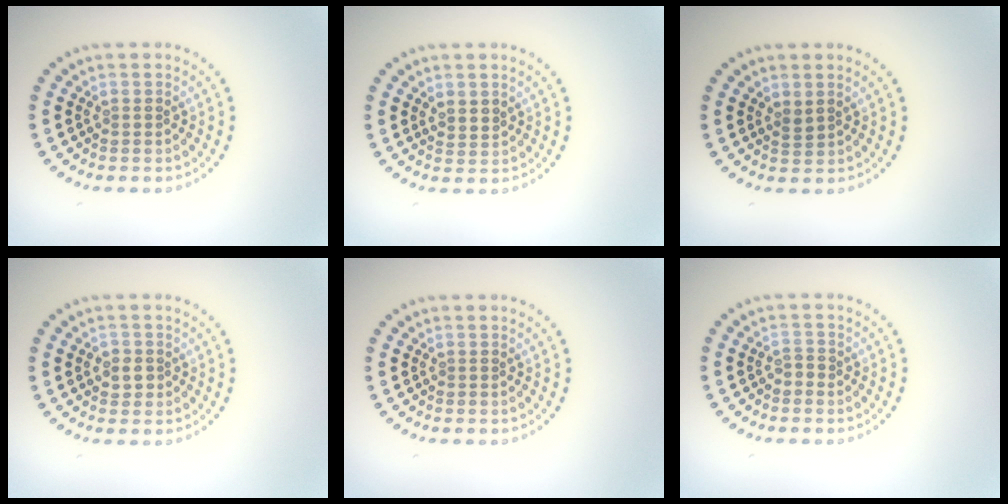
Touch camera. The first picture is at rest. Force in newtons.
{"total": 1.5, "press": 1.2, "slide": 0.8}
{"total": 0.9, "press": 0.7, "slide": 0.5}
{"total": 1.5, "press": 1.4, "slide": 0.5}
{"total": 0.0}
{"total": 0.9, "press": 0.8, "slide": 0.4}